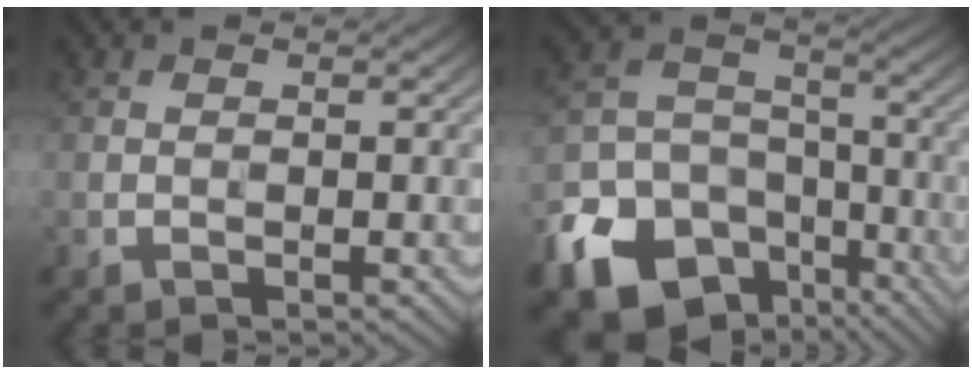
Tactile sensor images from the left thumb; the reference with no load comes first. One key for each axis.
{"total": 15.5, "fx": -8.8, "fy": 10.7, "fz": 6.9, "tx": -0.181, "ty": -0.040, "tz": -0.149}